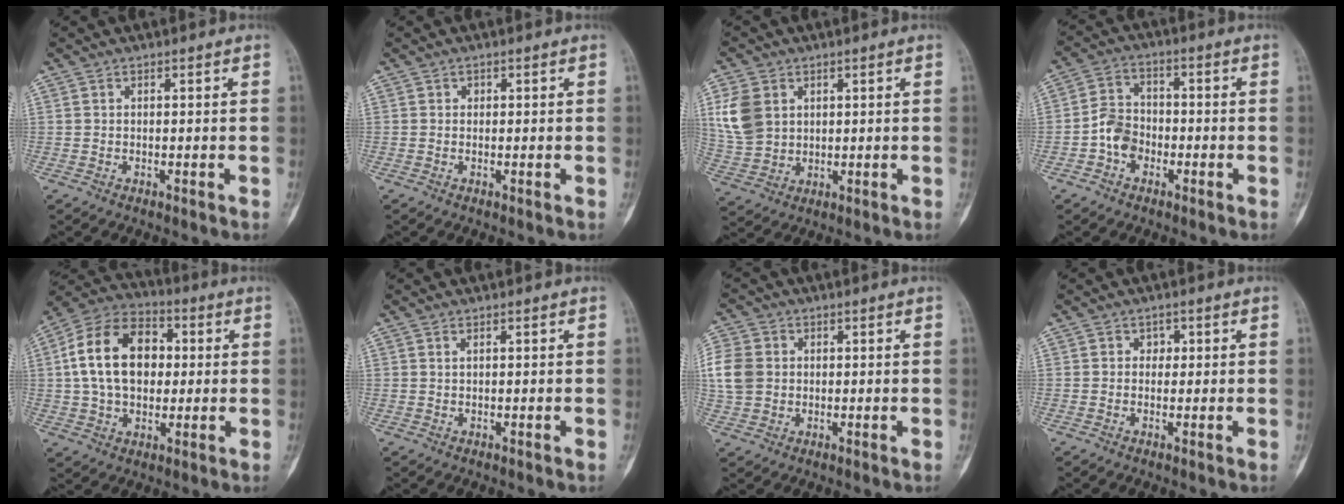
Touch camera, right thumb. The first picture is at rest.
{"total": 0.6, "force": [0.2, 0.6, 0.1], "torque": [0.004, 0.002, 0.002]}
{"total": 9.2, "force": [2.9, 7.0, 5.2], "torque": [-0.097, -0.007, 0.067]}
{"total": 6.4, "force": [-2.2, 5.0, 3.3], "torque": [-0.041, 0.028, -0.049]}
{"total": 17.6, "force": [2.3, 12.0, 12.6], "torque": [-0.202, 0.022, 0.035]}
{"total": 0.7, "force": [0.4, 0.4, 0.4], "torque": [-0.007, 0.002, 0.010]}
{"total": 10.8, "force": [1.3, 9.1, 5.7], "torque": [-0.137, 0.010, 0.025]}
{"total": 1.7, "force": [0.4, 1.5, 0.7], "torque": [0.007, 0.002, 0.000]}